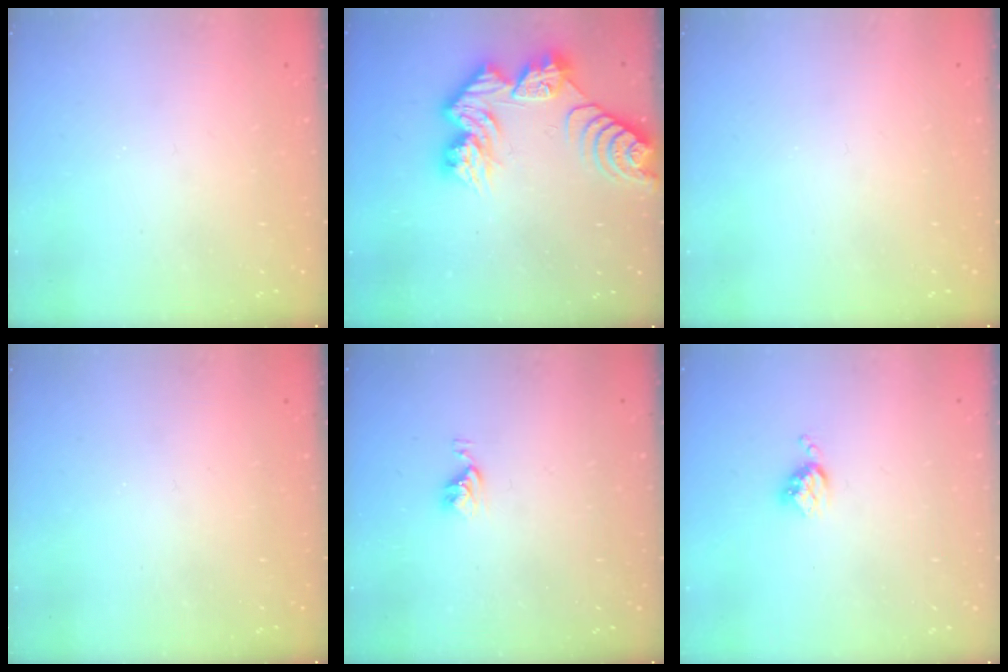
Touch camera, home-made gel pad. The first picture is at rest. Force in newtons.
{"total": 14.8, "press": 14.8, "slide": 1.3}
{"total": 0.0}
{"total": 0.0}
{"total": 4.0, "press": 4.0, "slide": 0.5}
{"total": 3.8, "press": 3.8, "slide": 0.4}